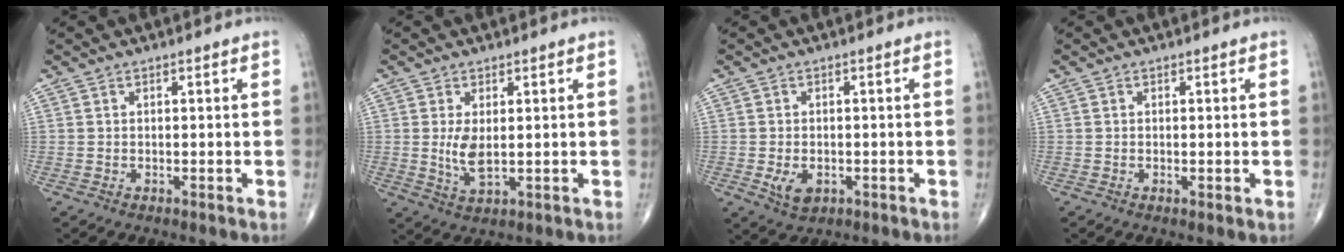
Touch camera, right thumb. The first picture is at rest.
{"total": 4.7, "force": [0.4, 2.0, 4.2], "torque": [-0.085, -0.014, 0.014]}
{"total": 3.9, "force": [-1.2, 2.6, 2.7], "torque": [-0.044, -0.001, -0.013]}
{"total": 1.0, "force": [-0.2, 0.2, 0.9], "torque": [-0.016, -0.004, -0.003]}